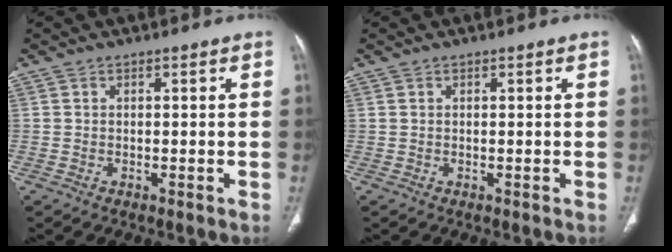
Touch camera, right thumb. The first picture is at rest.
{"total": 0.0}